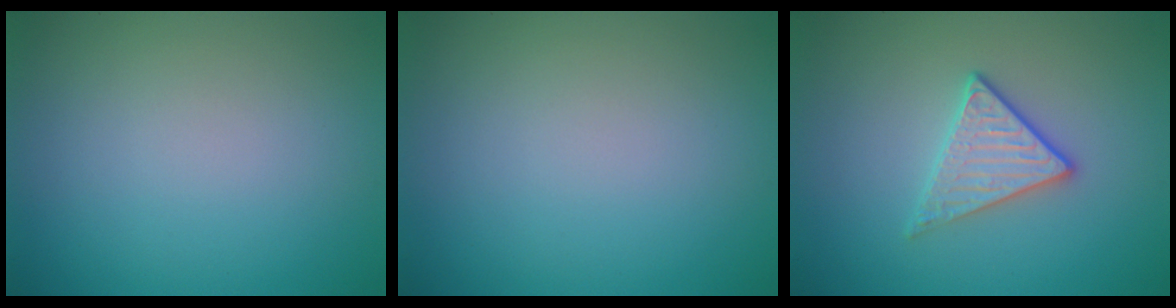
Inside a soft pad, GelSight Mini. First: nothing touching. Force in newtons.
{"total": 0.0}
{"total": 2.8, "press": 2.5, "slide": 1.2}